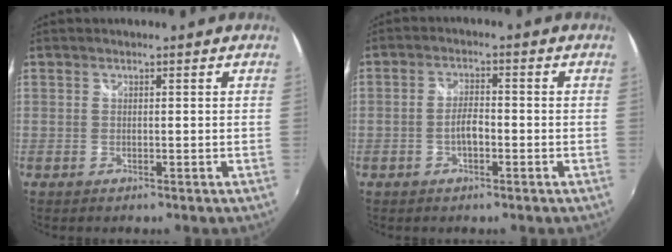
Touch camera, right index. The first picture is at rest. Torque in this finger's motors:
{"motor_torque": [0.09, -0.07, 0.06, 0.03]}